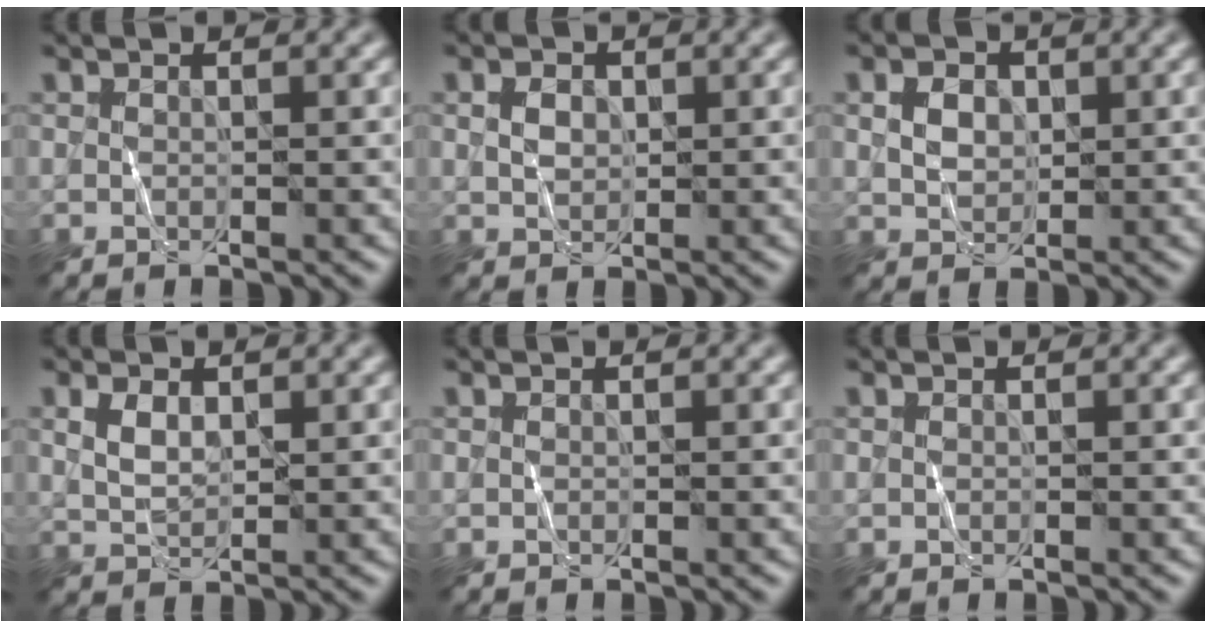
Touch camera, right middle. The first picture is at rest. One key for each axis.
{"total": 1.7, "fx": 0.4, "fy": 1.3, "fz": 1.1, "tx": -0.021, "ty": 0.002, "tz": 0.008}
{"total": 2.3, "fx": 0.6, "fy": 1.7, "fz": 1.4, "tx": -0.027, "ty": 0.001, "tz": 0.011}
{"total": 2.3, "fx": 0.9, "fy": 1.3, "fz": 1.6, "tx": -0.037, "ty": 0.000, "tz": 0.022}
{"total": 0.0}
{"total": 0.0}